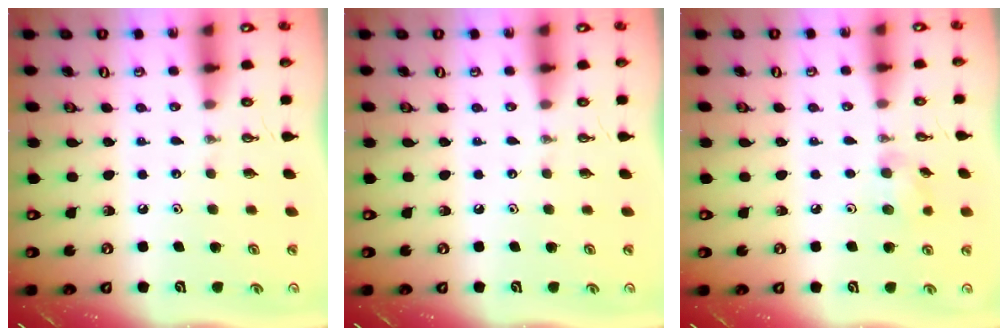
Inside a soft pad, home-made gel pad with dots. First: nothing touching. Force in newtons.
{"total": 0.0}
{"total": 7.0, "press": 6.8, "slide": 1.3}